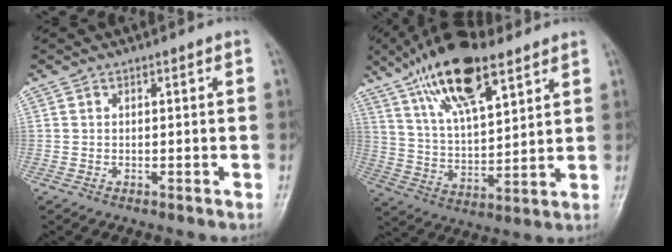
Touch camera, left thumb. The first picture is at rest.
{"total": 18.3, "force": [11.1, 6.8, 12.8], "torque": [-0.205, -0.033, 0.204]}